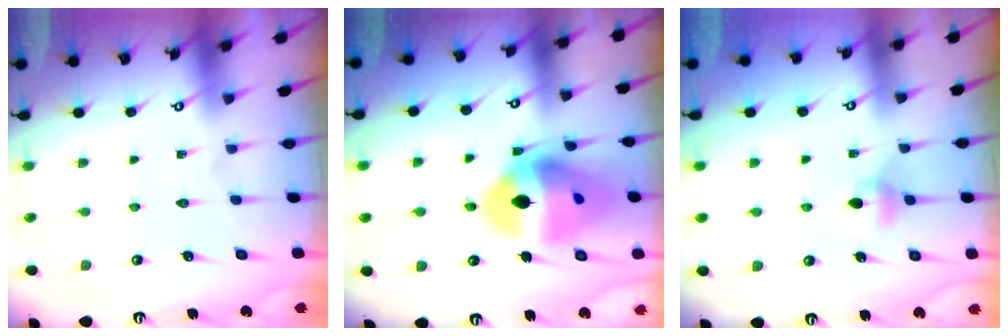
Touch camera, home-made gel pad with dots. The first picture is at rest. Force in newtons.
{"total": 17.0, "press": 16.1, "slide": 5.7}
{"total": 4.0, "press": 3.9, "slide": 0.7}